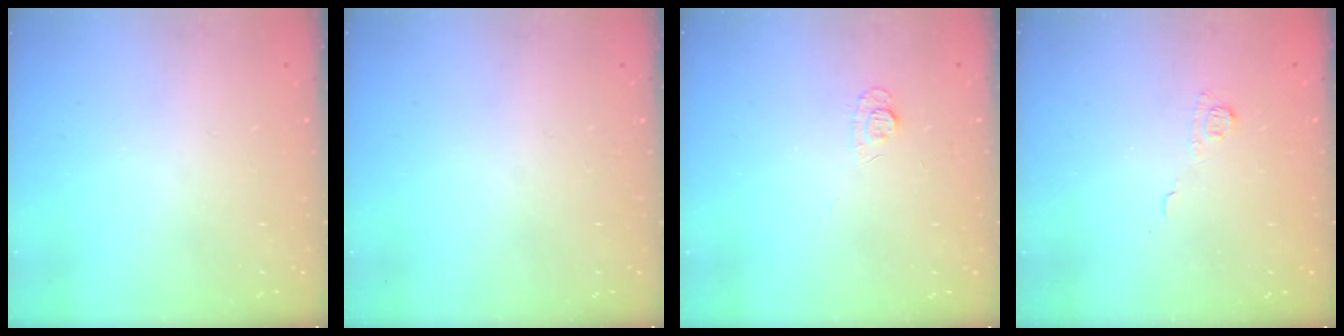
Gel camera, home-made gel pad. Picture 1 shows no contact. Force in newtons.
{"total": 0.0}
{"total": 5.4, "press": 5.4, "slide": 0.6}
{"total": 3.9, "press": 3.7, "slide": 1.1}